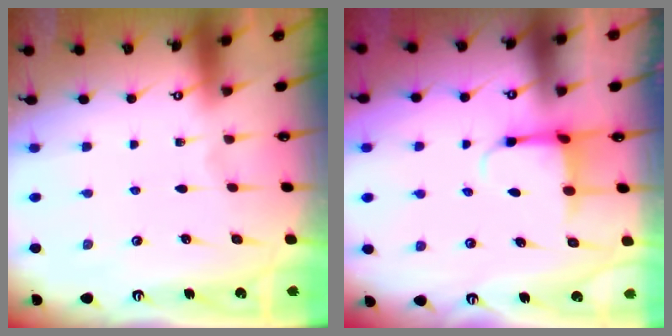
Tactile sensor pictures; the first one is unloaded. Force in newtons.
{"total": 3.7, "press": 3.5, "slide": 1.4}